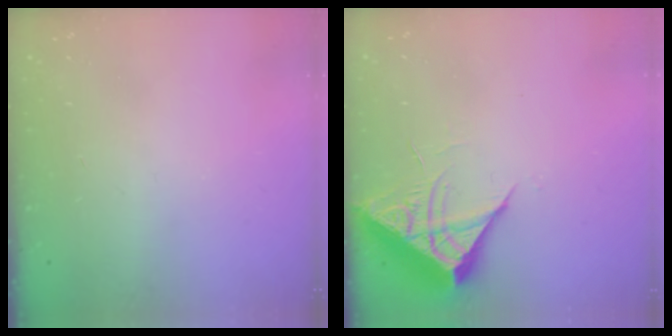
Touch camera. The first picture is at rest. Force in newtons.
{"total": 6.9, "press": 6.9, "slide": 0.4}